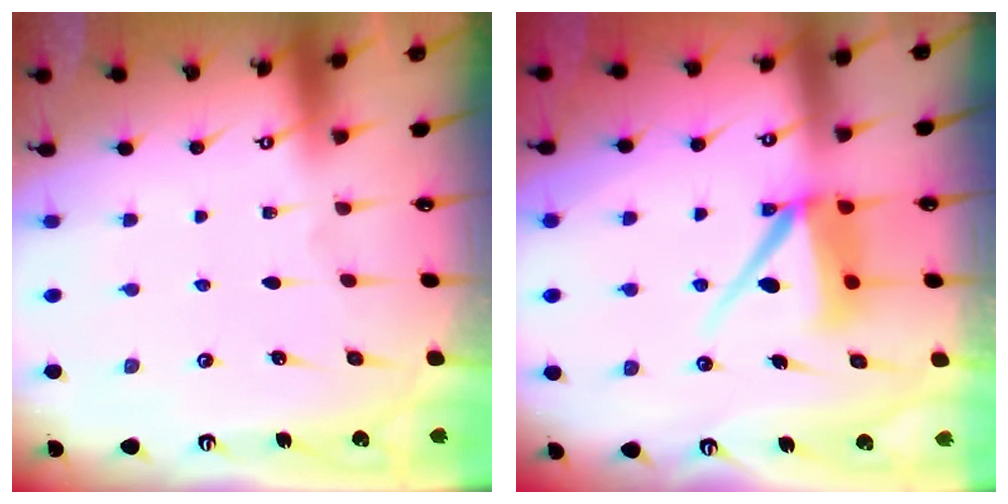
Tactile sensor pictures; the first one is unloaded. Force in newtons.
{"total": 8.6, "press": 8.5, "slide": 1.2}